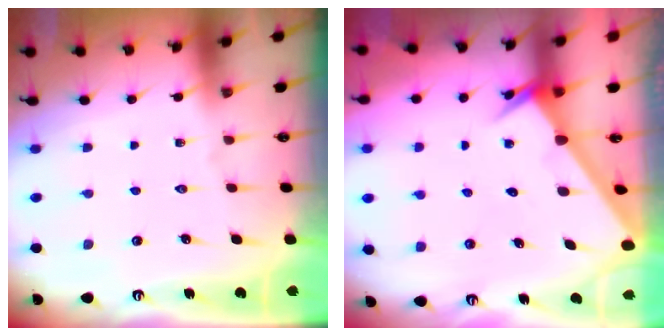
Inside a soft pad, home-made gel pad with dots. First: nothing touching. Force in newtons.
{"total": 2.5, "press": 2.5, "slide": 0.2}